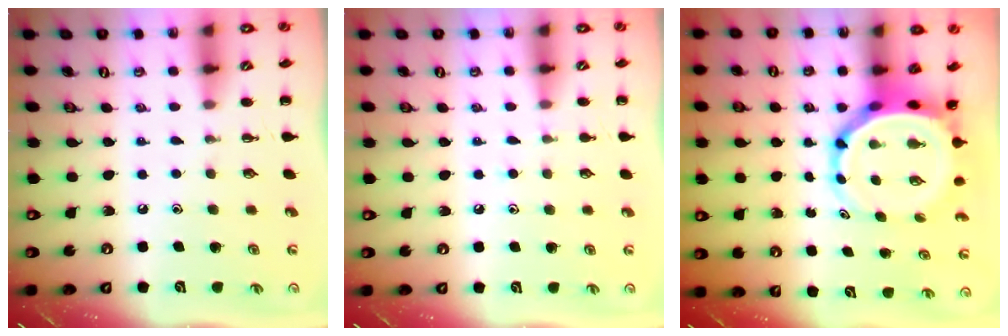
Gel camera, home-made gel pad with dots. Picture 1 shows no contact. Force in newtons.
{"total": 4.2, "press": 3.8, "slide": 1.6}
{"total": 7.0, "press": 6.7, "slide": 2.1}